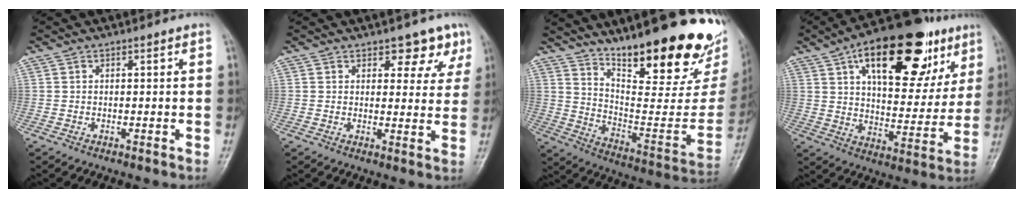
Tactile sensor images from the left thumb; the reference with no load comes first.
{"total": 5.5, "force": [3.9, 3.2, 2.1], "torque": [0.009, -0.025, 0.042]}
{"total": 28.7, "force": [19.5, 8.1, 19.4], "torque": [-0.253, -0.098, 0.292]}
{"total": 26.8, "force": [13.2, 12.6, 19.7], "torque": [-0.252, -0.009, 0.198]}